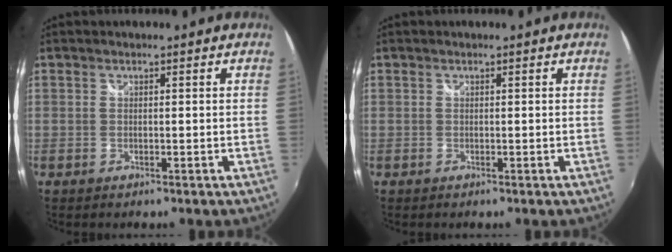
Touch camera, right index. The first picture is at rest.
{"total": 0.0}